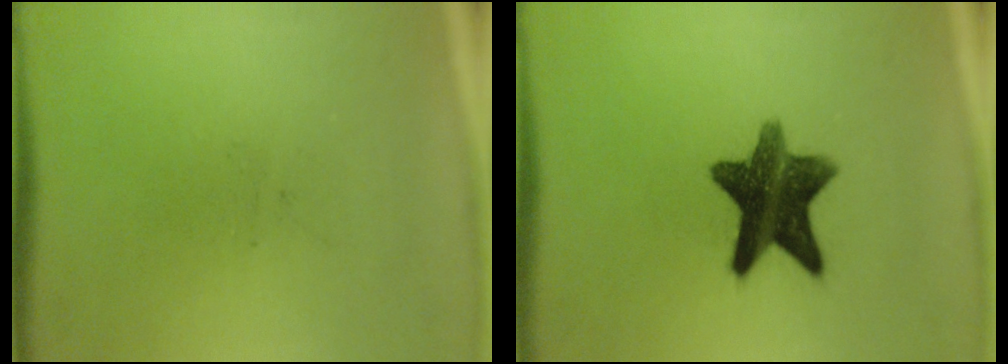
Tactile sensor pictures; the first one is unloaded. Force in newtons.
{"total": 12.1}